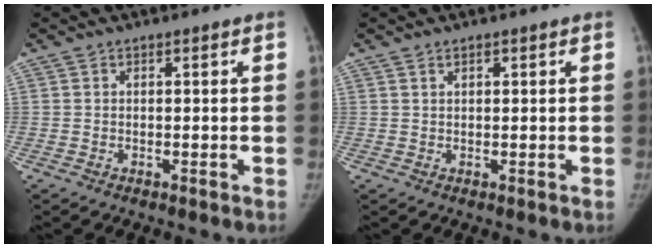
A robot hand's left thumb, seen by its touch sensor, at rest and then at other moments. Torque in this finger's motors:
{"motor_torque": [-0.24, -0.01, -0.13, 0.31, -0.01]}